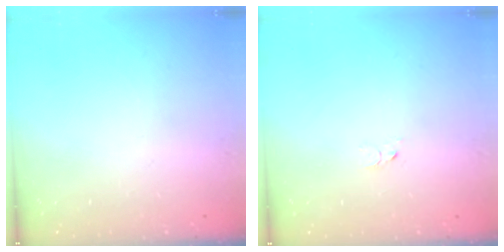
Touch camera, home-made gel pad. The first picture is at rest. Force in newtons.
{"total": 2.5, "press": 2.5, "slide": 0.2}